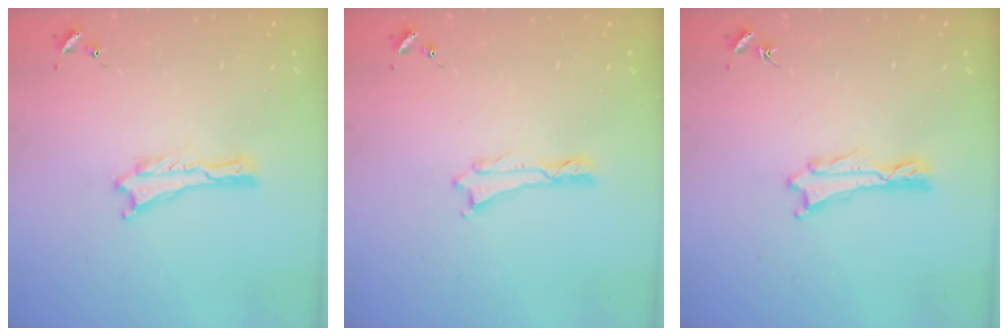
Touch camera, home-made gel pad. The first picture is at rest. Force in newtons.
{"total": 0.0}
{"total": 0.6, "press": 0.6, "slide": 0.1}